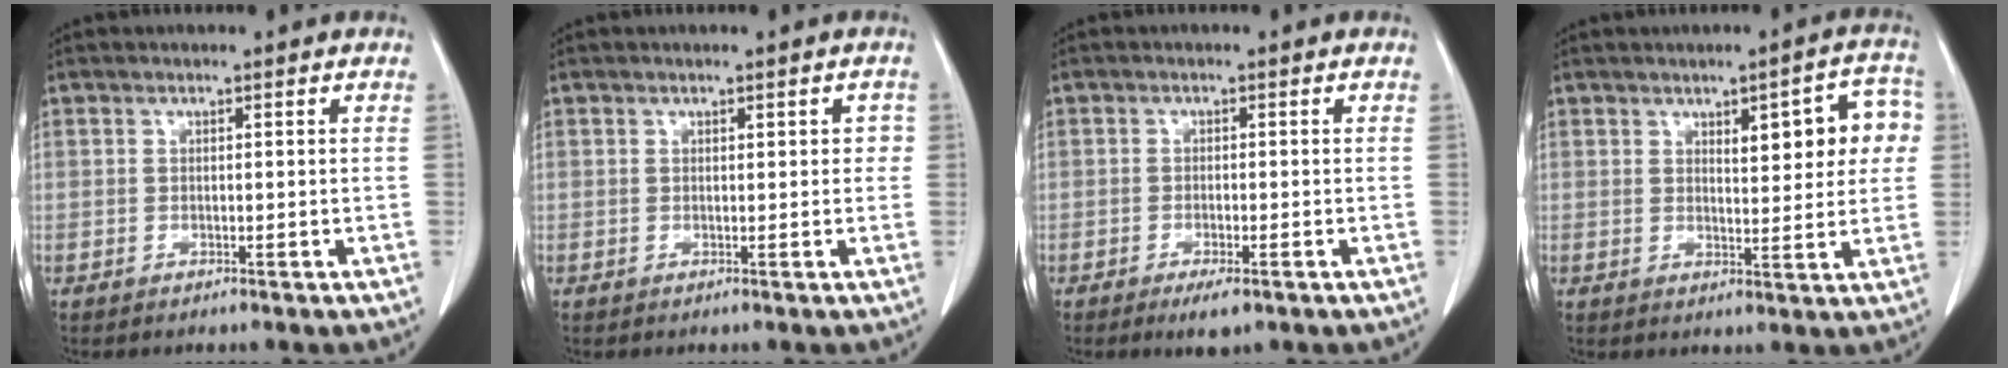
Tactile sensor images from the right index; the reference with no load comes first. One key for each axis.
{"total": 1.8, "fx": 0.4, "fy": 0.9, "fz": 1.4, "tx": -0.013, "ty": 0.012, "tz": 0.005}
{"total": 3.2, "fx": -1.9, "fy": 0.7, "fz": 2.5, "tx": -0.043, "ty": -0.006, "tz": -0.027}
{"total": 8.8, "fx": 2.5, "fy": 2.7, "fz": 7.9, "tx": -0.091, "ty": 0.021, "tz": 0.032}